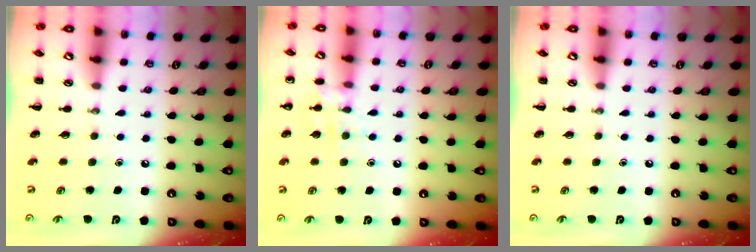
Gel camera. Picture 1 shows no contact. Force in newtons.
{"total": 8.4, "press": 8.3, "slide": 1.1}
{"total": 0.0}